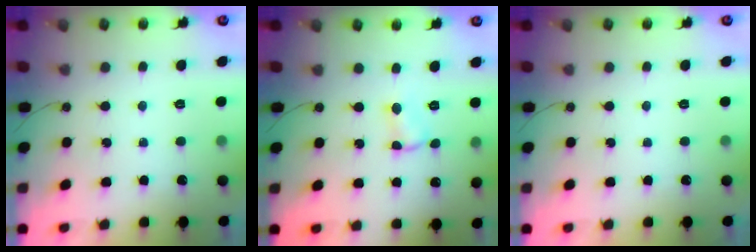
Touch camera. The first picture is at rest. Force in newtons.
{"total": 2.9, "press": 2.7, "slide": 1.0}
{"total": 0.0}